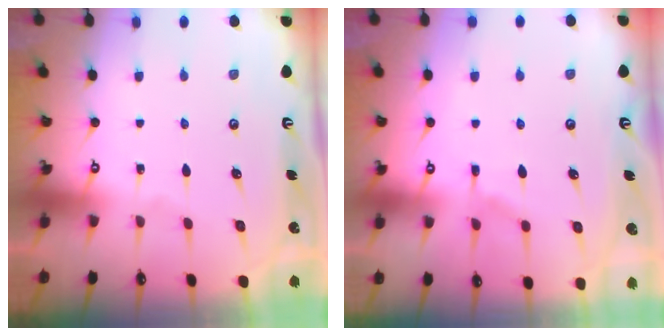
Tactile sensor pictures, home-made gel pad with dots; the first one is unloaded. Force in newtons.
{"total": 6.3, "press": 6.3, "slide": 0.5}